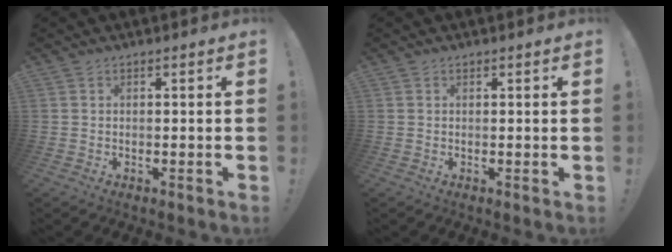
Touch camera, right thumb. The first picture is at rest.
{"total": 0.0}